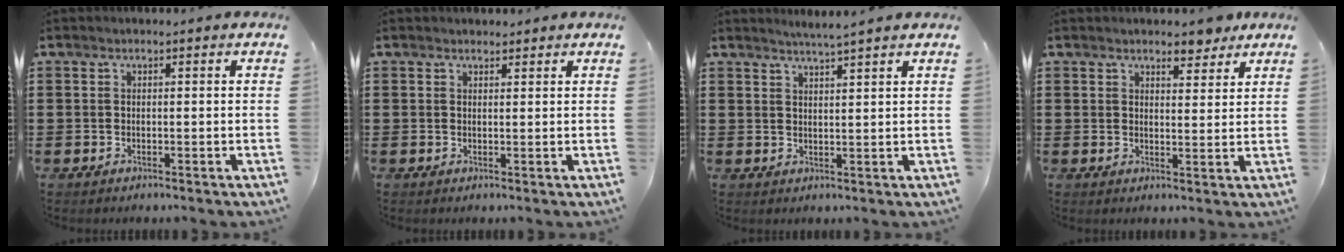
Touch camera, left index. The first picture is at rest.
{"total": 1.1, "force": [1.0, 0.5, -0.2], "torque": [0.000, 0.004, 0.020]}
{"total": 2.5, "force": [2.4, -0.6, 0.3], "torque": [-0.012, -0.008, 0.043]}
{"total": 4.5, "force": [3.8, 1.8, 1.7], "torque": [-0.029, -0.006, 0.068]}